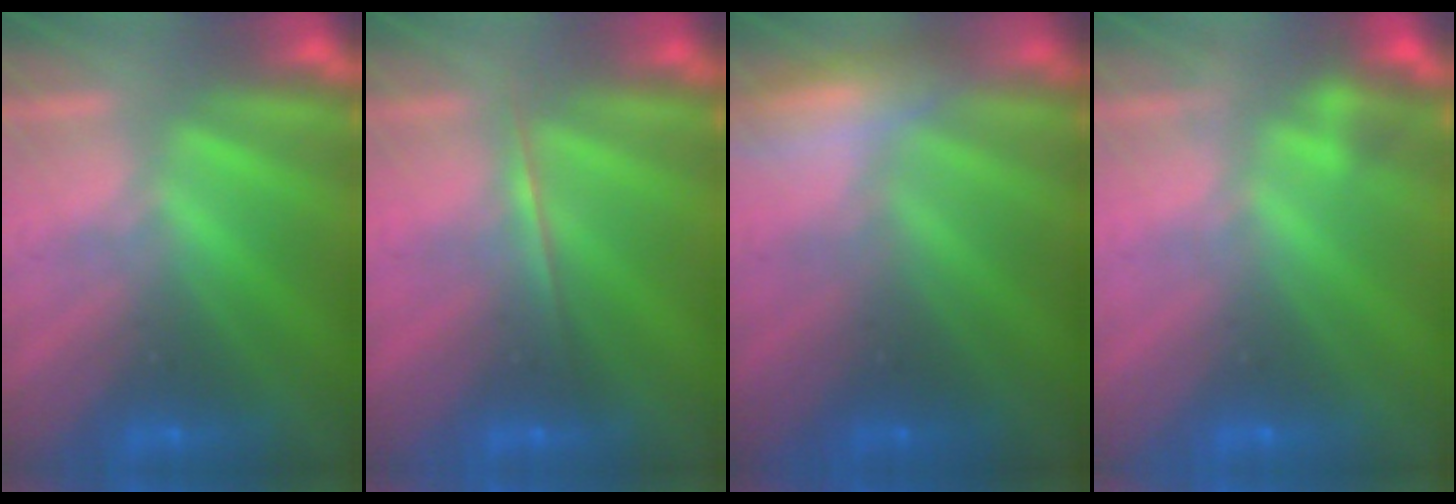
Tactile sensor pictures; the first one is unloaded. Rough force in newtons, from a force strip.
{"total": 1.7}
{"total": 2.8}
{"total": 2.2}